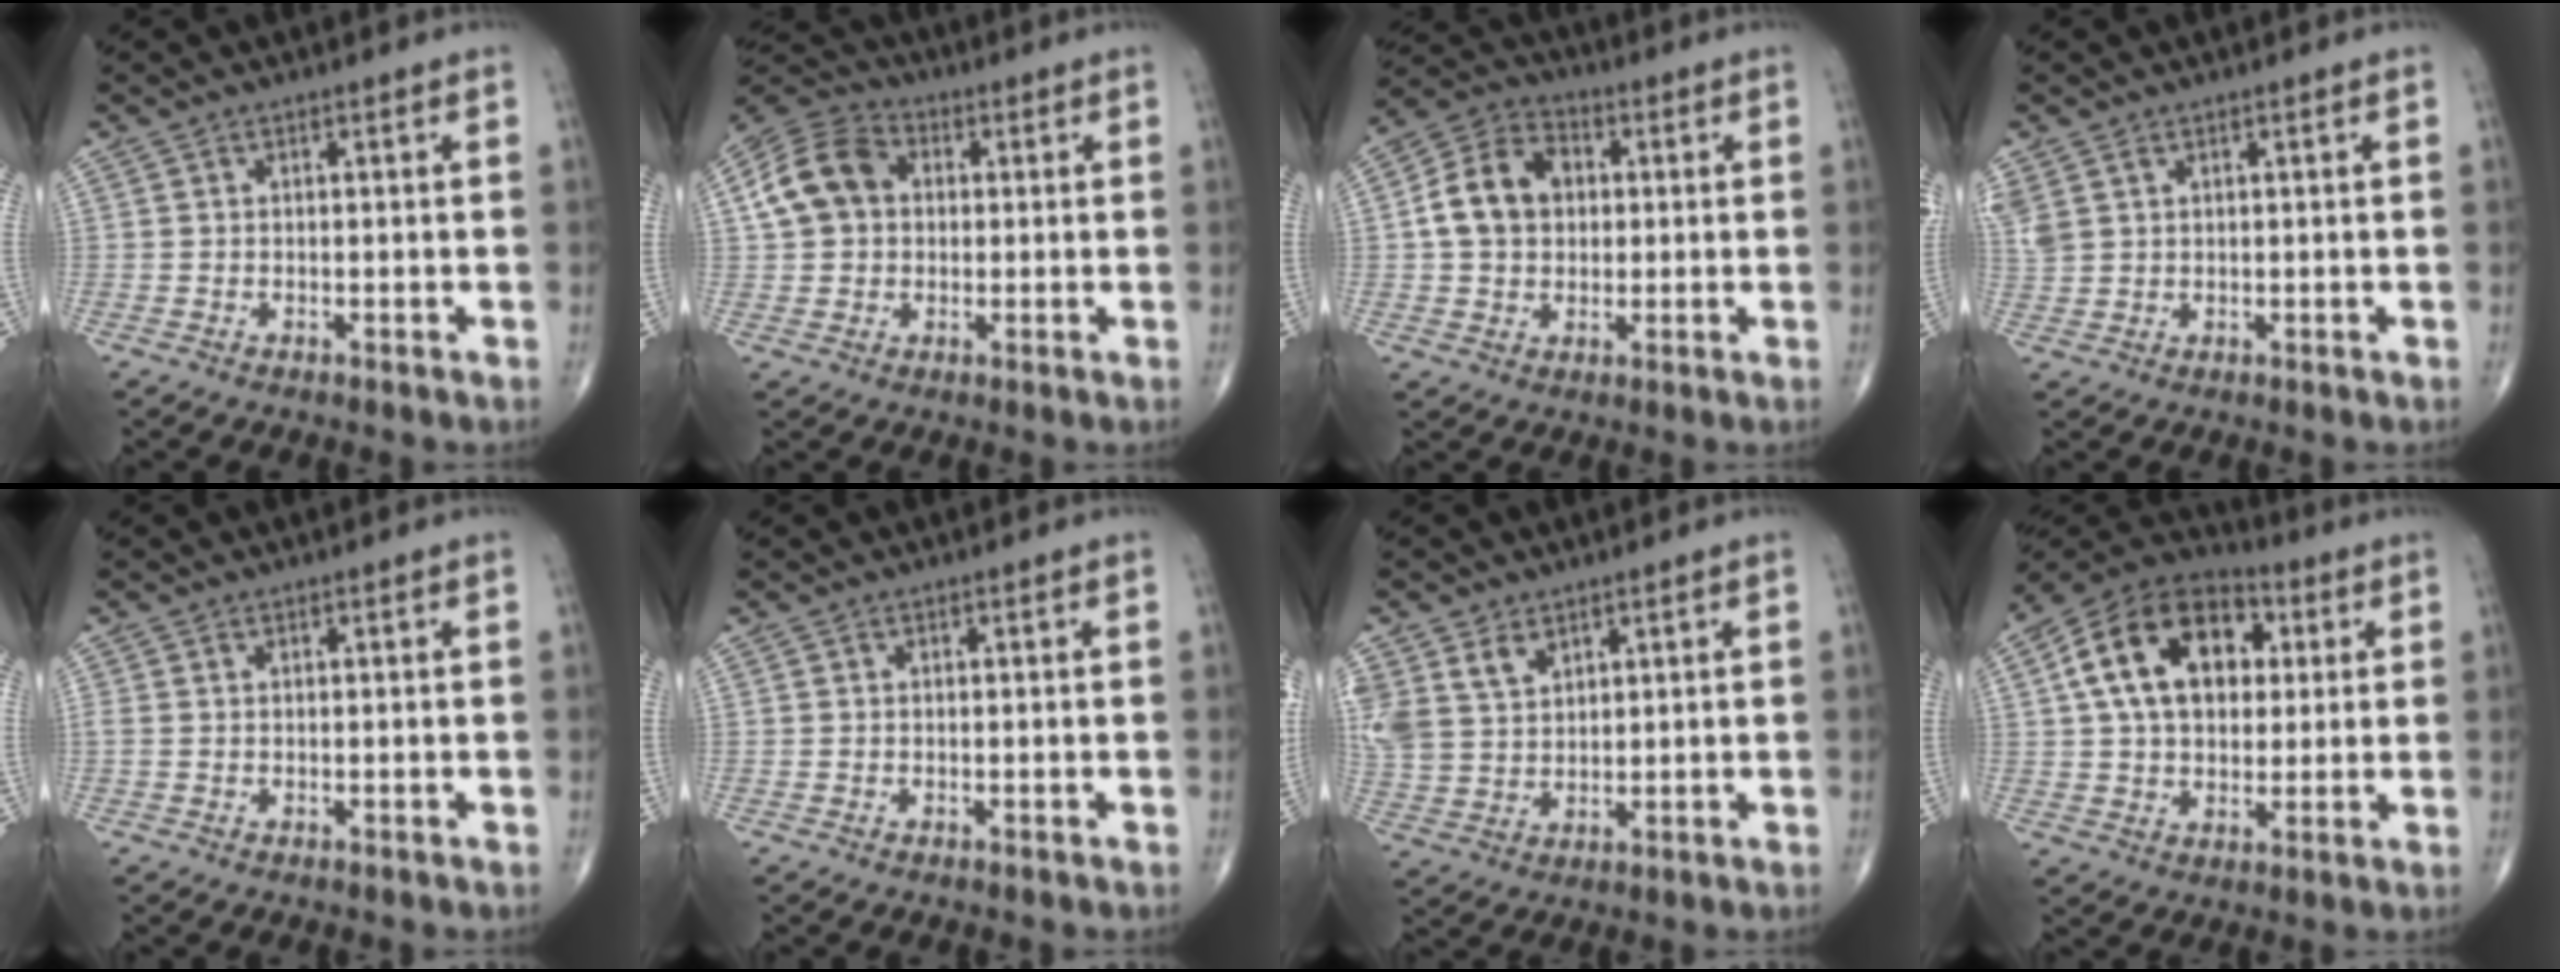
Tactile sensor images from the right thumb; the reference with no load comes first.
{"total": 11.2, "force": [1.7, 8.9, 6.7], "torque": [-0.115, 0.024, 0.019]}
{"total": 11.5, "force": [1.2, 8.9, 7.2], "torque": [-0.109, 0.020, 0.013]}
{"total": 4.6, "force": [2.2, 3.1, 2.5], "torque": [-0.071, 0.008, 0.056]}
{"total": 0.8, "force": [0.2, 0.5, 0.5], "torque": [-0.015, 0.006, 0.008]}
{"total": 0.0}
{"total": 9.0, "force": [4.7, 6.2, 4.6], "torque": [-0.082, -0.009, 0.108]}
{"total": 19.1, "force": [4.5, 12.6, 13.6], "torque": [-0.208, 0.012, 0.069]}